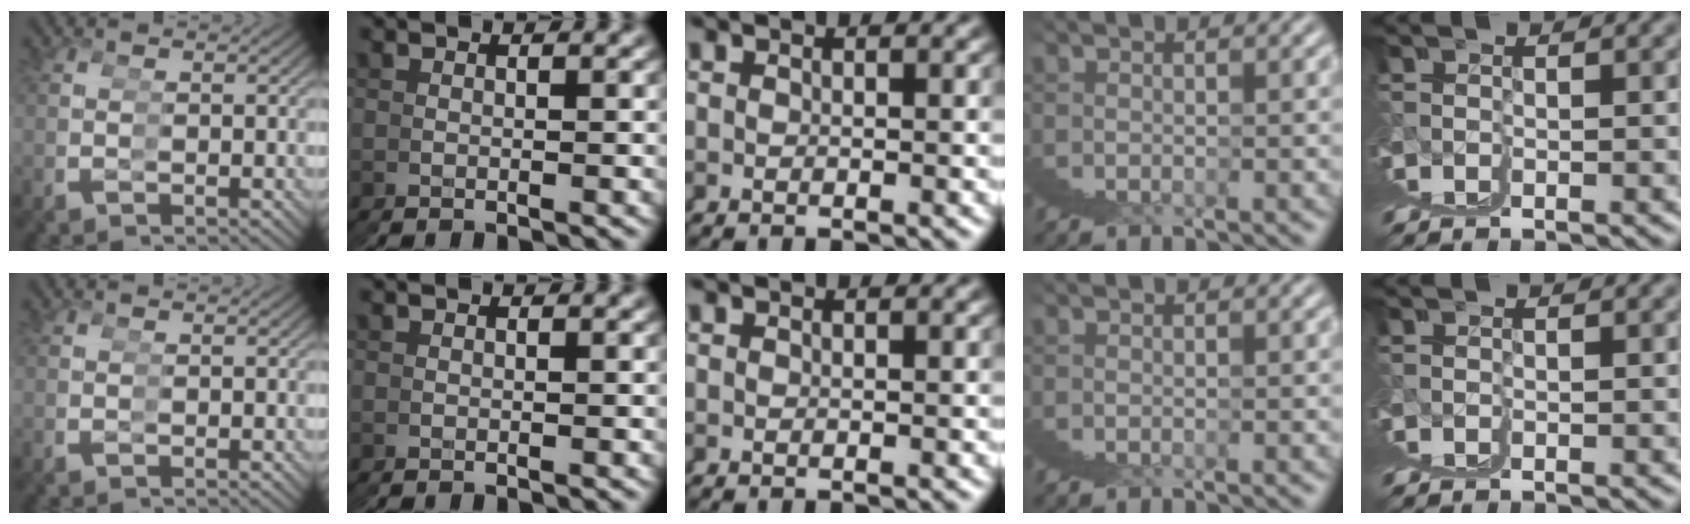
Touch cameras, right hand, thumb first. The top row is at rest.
{}